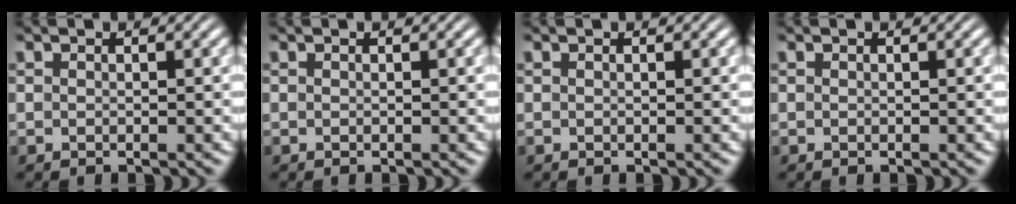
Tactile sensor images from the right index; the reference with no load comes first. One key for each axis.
{"total": 0.0}
{"total": 0.0}
{"total": 0.0}